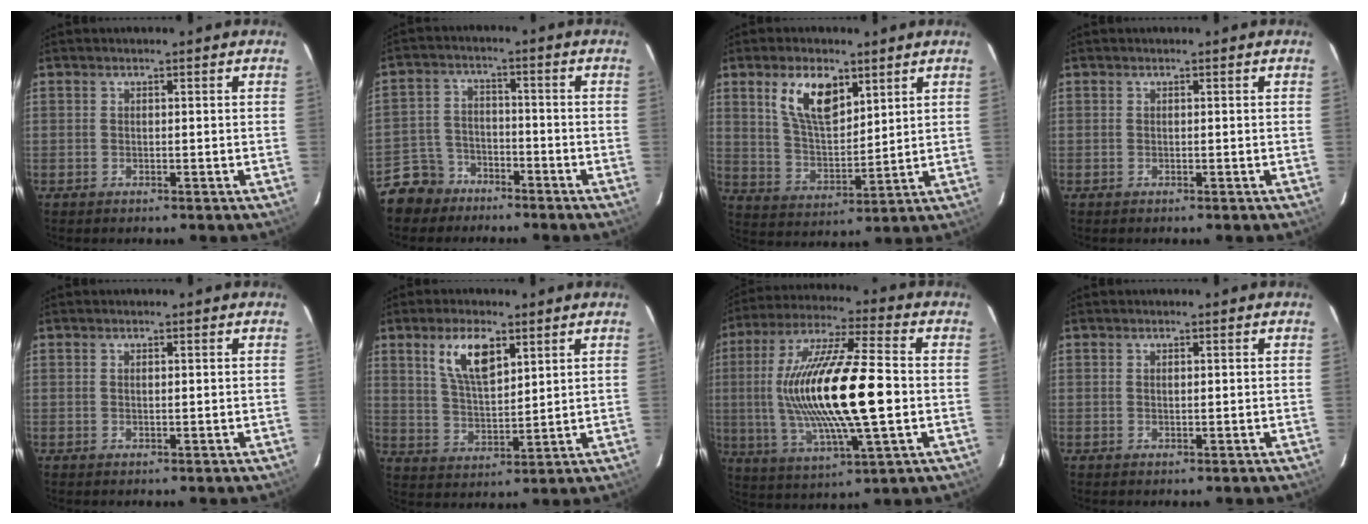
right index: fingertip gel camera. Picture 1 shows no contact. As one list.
[{"total": 7.5, "force": [-5.6, 5.0, 0.8], "torque": [-0.039, 0.020, -0.101]}, {"total": 10.8, "force": [5.7, 5.0, 7.7], "torque": [-0.142, 0.009, 0.115]}, {"total": 0.0}, {"total": 0.6, "force": [0.2, 0.2, 0.5], "torque": [-0.010, 0.002, 0.005]}, {"total": 9.2, "force": [4.8, 3.7, 7.0], "torque": [-0.129, 0.007, 0.097]}, {"total": 22.1, "force": [-0.7, 4.7, 21.6], "torque": [-0.410, -0.002, -0.008]}, {"total": 0.8, "force": [0.3, 0.4, 0.6], "torque": [-0.010, 0.002, 0.005]}]